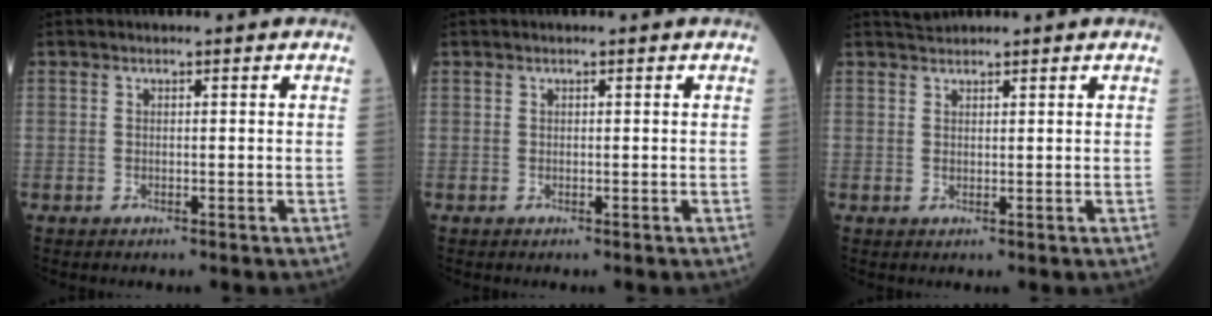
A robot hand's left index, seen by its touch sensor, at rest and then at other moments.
{"total": 0.0}
{"total": 1.6, "force": [1.5, 0.2, 0.0], "torque": [-0.003, 0.009, 0.032]}